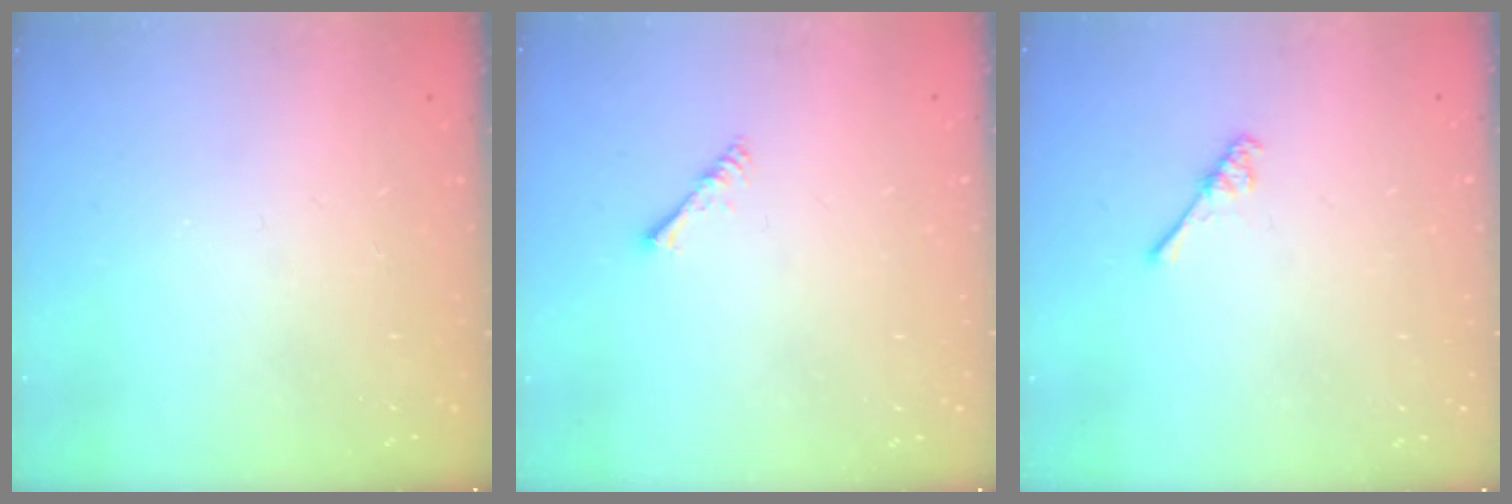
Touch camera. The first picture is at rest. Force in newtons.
{"total": 2.0, "press": 1.9, "slide": 0.4}
{"total": 2.6, "press": 2.6, "slide": 0.3}